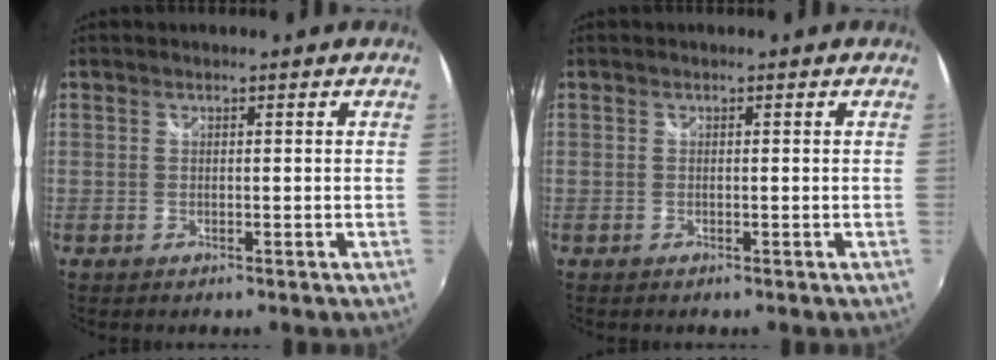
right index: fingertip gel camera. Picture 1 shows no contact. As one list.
[{"total": 0.0}]